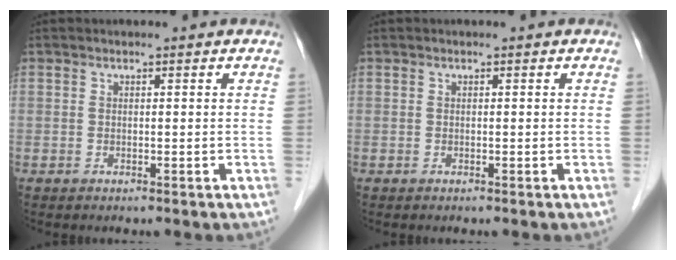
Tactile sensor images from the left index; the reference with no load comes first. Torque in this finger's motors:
{"motor_torque": [-0.04, 0.05, -0.02, -0.01]}